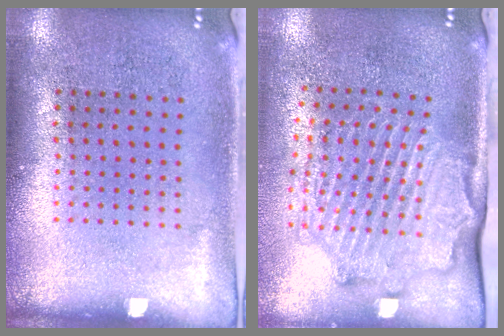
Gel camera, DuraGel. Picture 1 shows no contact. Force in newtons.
{"total": 2.2, "press": 2.1, "slide": 0.1}